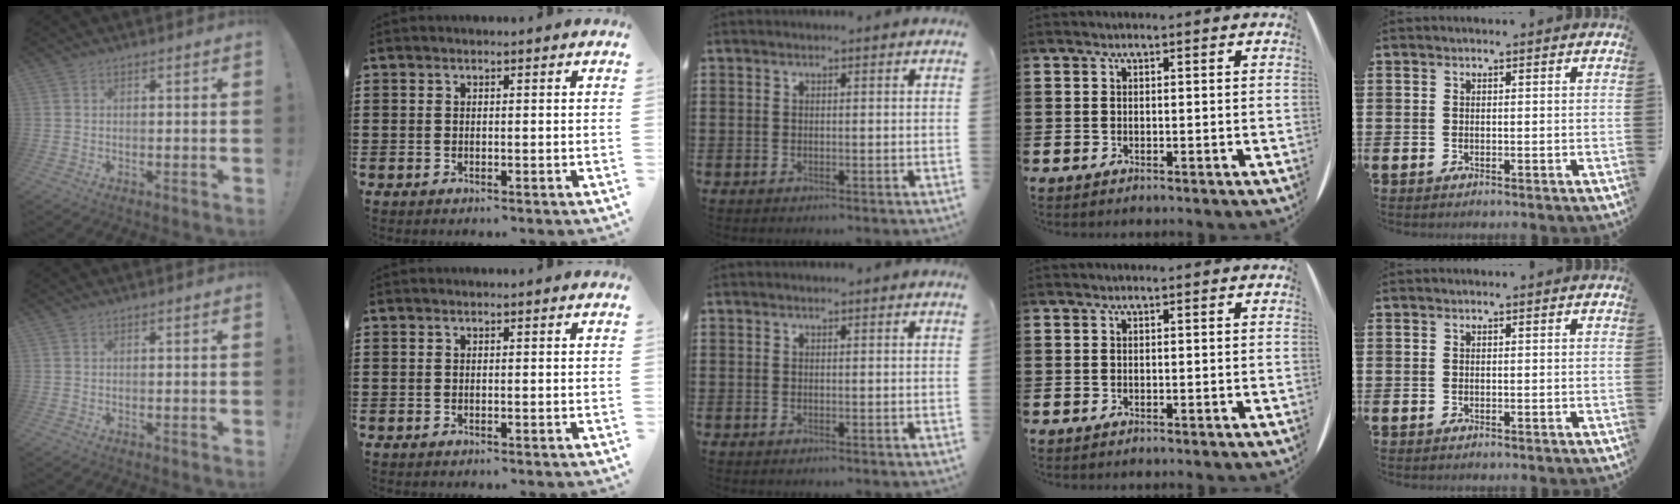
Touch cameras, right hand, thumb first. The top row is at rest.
{}